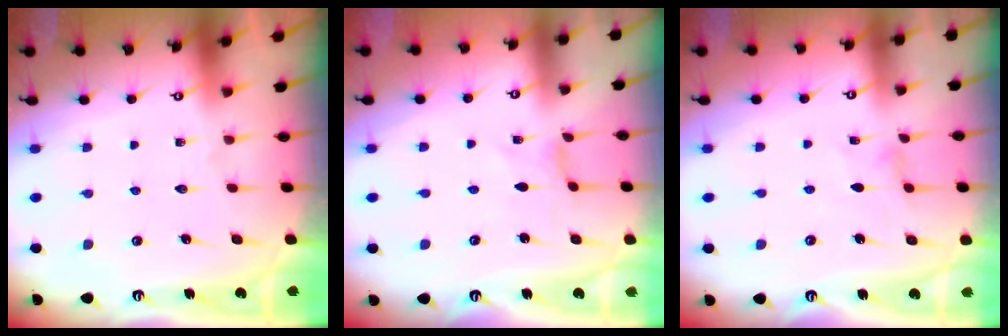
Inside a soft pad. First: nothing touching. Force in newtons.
{"total": 0.0}
{"total": 1.5, "press": 1.5, "slide": 0.3}